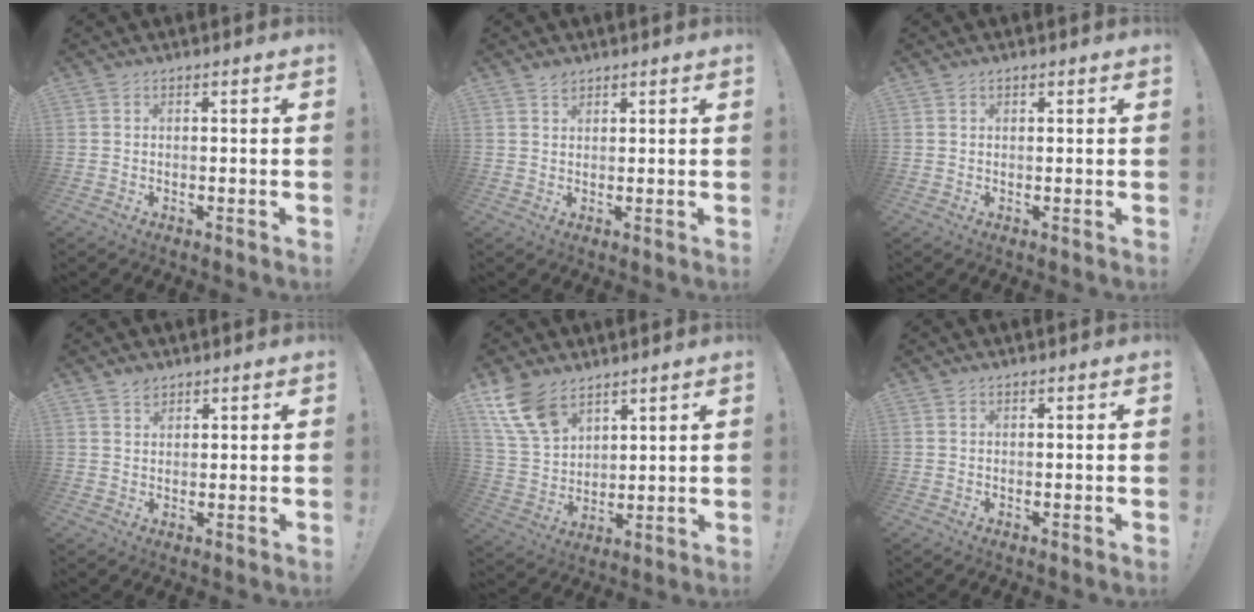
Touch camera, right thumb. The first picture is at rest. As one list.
[{"total": 1.7, "force": [1.3, 1.0, 0.4], "torque": [0.002, -0.009, 0.024]}, {"total": 0.6, "force": [0.4, 0.5, 0.0], "torque": [0.002, 0.001, 0.006]}, {"total": 2.5, "force": [2.0, 1.4, 0.4], "torque": [0.008, -0.016, 0.035]}, {"total": 13.7, "force": [8.8, 8.0, 6.8], "torque": [-0.147, -0.040, 0.173]}, {"total": 0.0}]